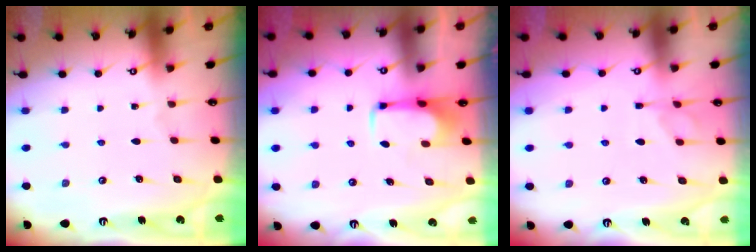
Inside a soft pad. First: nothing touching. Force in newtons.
{"total": 1.8, "press": 1.8, "slide": 0.4}
{"total": 1.3, "press": 0.5, "slide": 1.2}